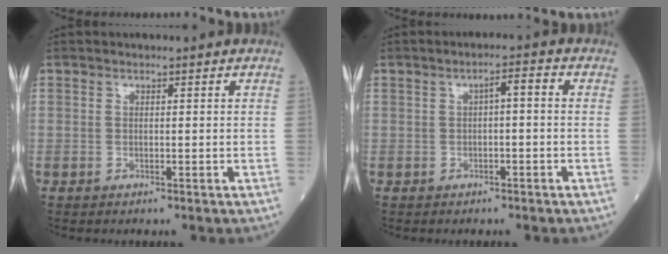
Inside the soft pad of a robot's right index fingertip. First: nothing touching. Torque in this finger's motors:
{"motor_torque": [0.21, -0.12, 0.13, 0.04]}